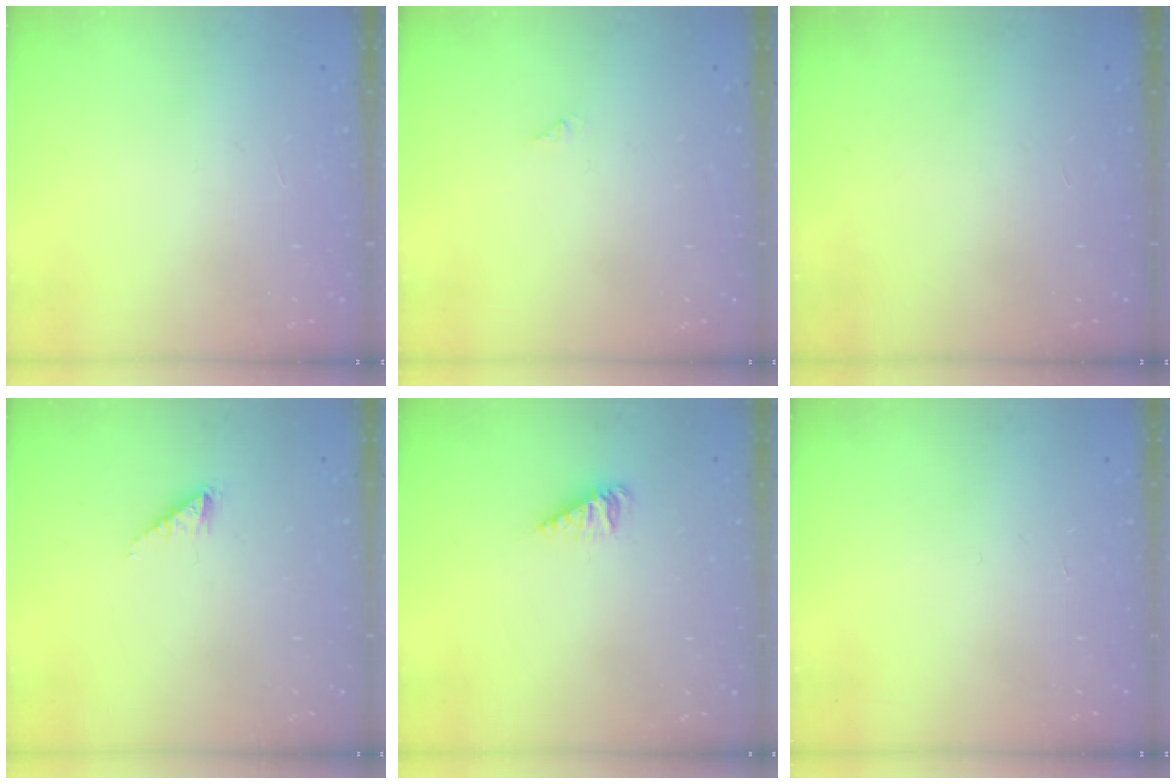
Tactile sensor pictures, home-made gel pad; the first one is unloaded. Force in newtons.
{"total": 0.0}
{"total": 0.0}
{"total": 1.2, "press": 1.2, "slide": 0.2}
{"total": 2.0, "press": 2.0, "slide": 0.3}
{"total": 0.0}